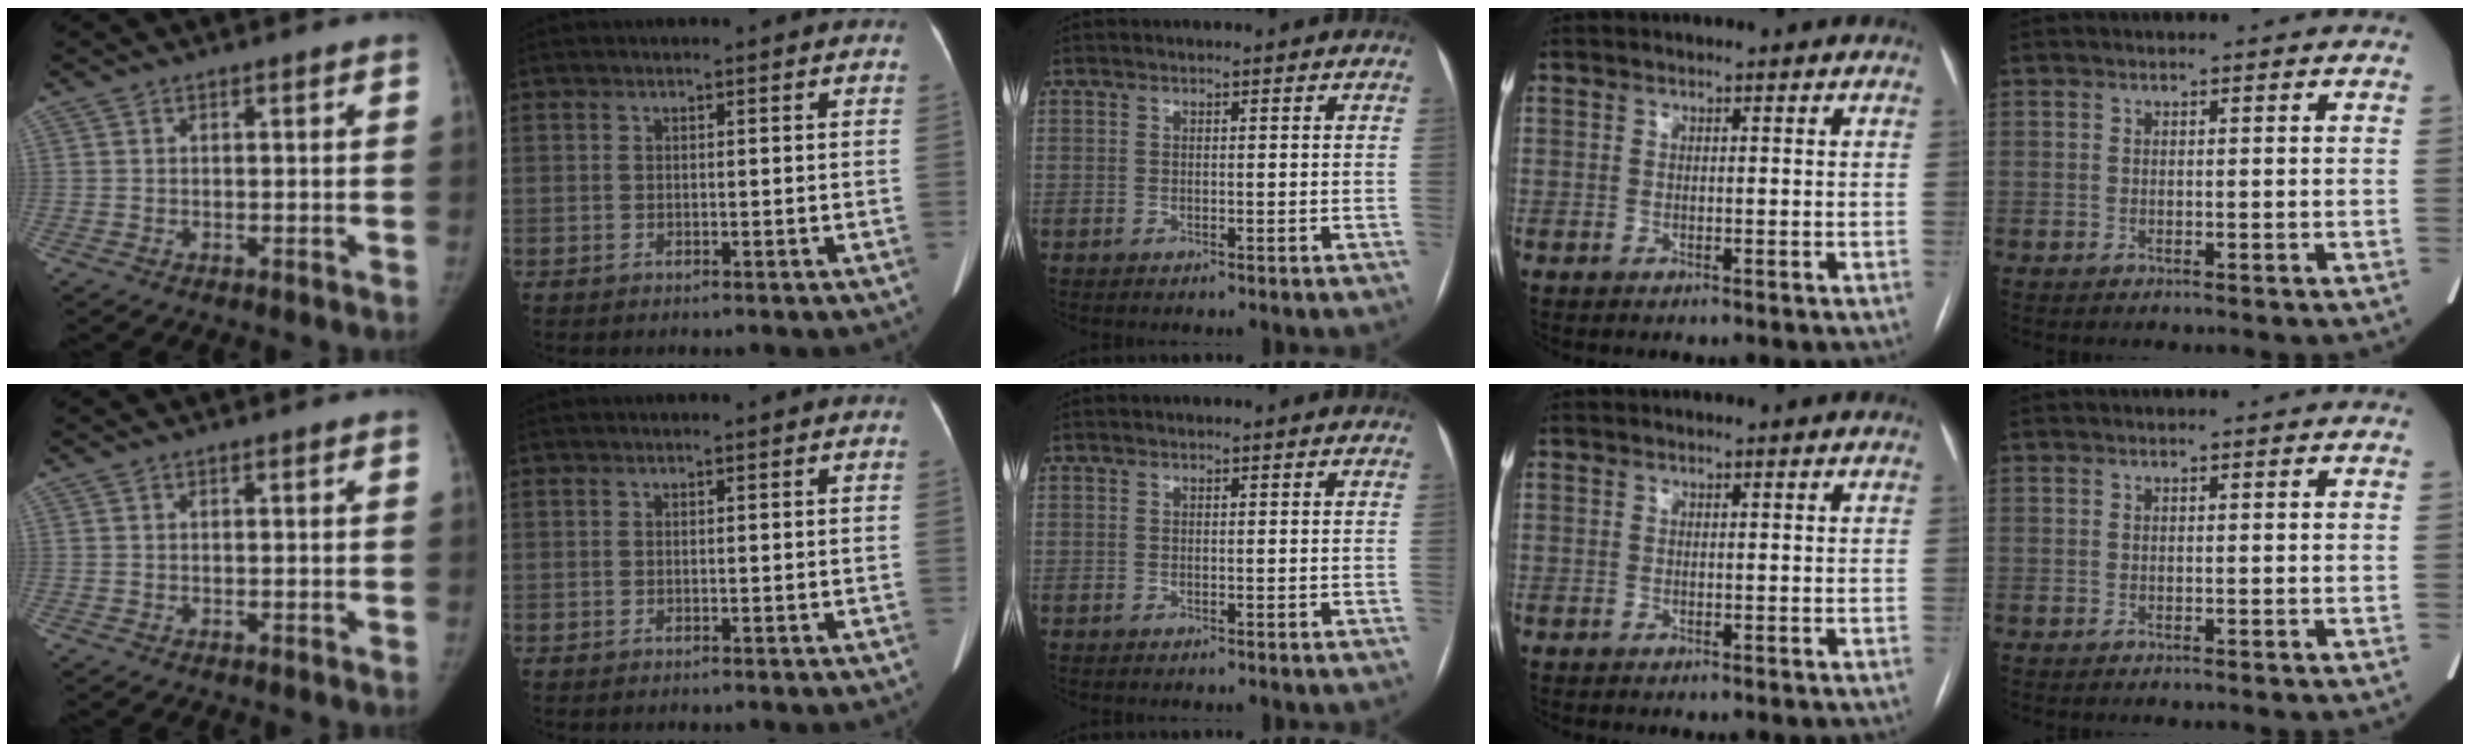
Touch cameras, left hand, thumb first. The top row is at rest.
{}